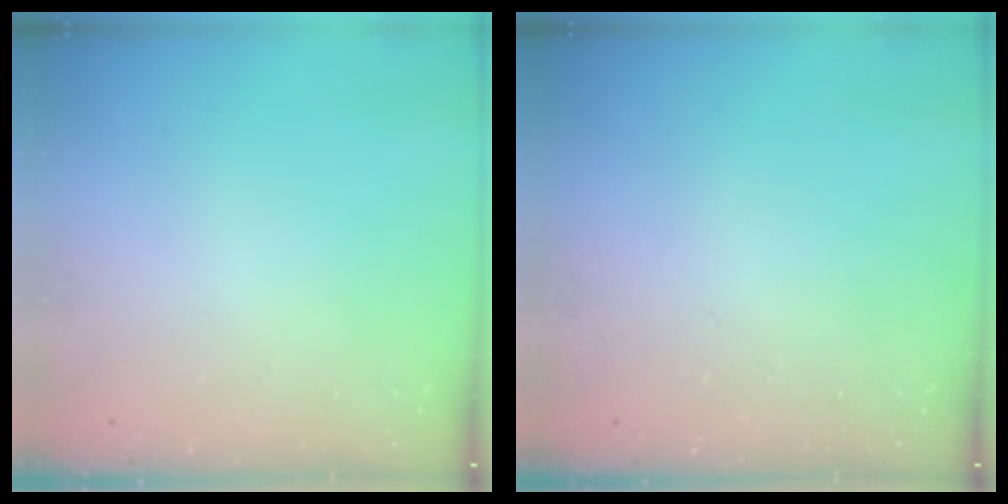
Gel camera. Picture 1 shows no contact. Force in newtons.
{"total": 0.0}